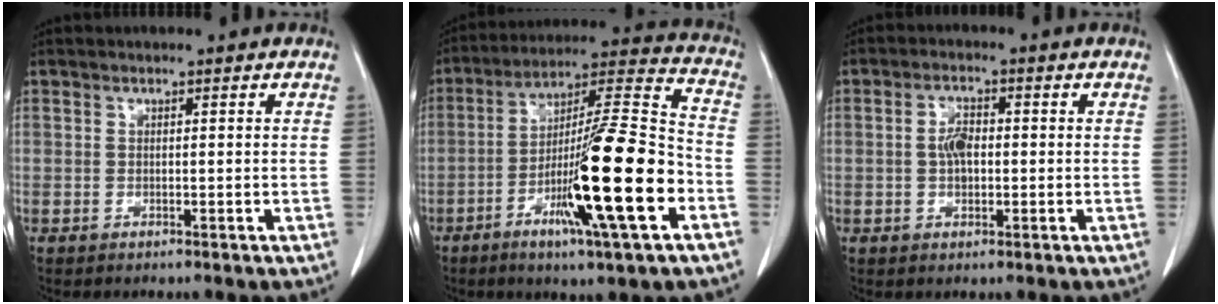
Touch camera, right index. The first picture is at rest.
{"total": 20.0, "force": [-7.1, 0.8, 18.7], "torque": [-0.314, -0.014, -0.120]}
{"total": 3.4, "force": [-0.1, 1.9, 2.9], "torque": [-0.053, 0.005, -0.002]}